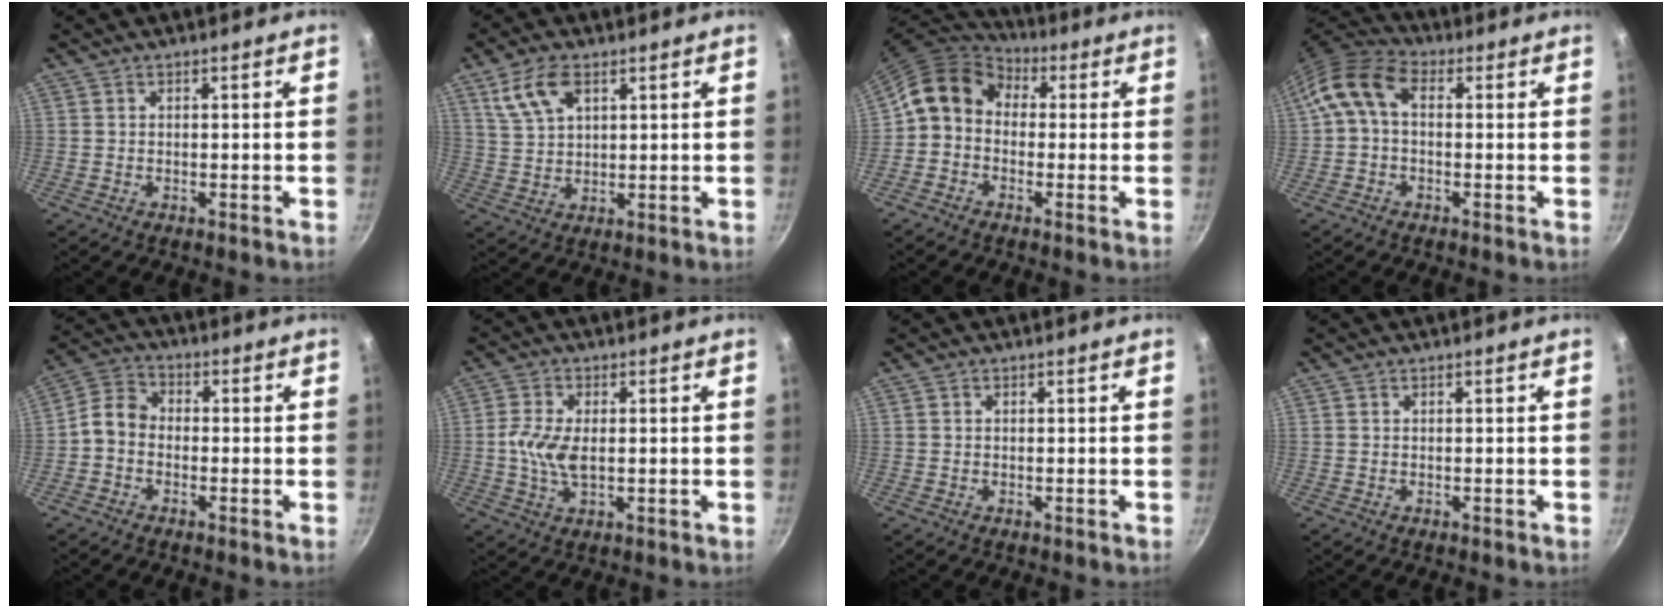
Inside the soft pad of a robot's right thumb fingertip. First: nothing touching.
{"total": 8.0, "force": [4.0, 4.2, 5.4], "torque": [-0.096, -0.006, 0.084]}
{"total": 11.1, "force": [0.3, 8.9, 6.5], "torque": [-0.104, 0.041, -0.020]}
{"total": 8.7, "force": [1.0, 5.8, 6.5], "torque": [-0.125, 0.027, -0.001]}
{"total": 5.3, "force": [-1.6, 4.1, 3.1], "torque": [-0.054, 0.030, -0.048]}
{"total": 6.8, "force": [-0.1, 3.6, 5.7], "torque": [-0.119, -0.001, -0.005]}
{"total": 0.0}
{"total": 0.0}